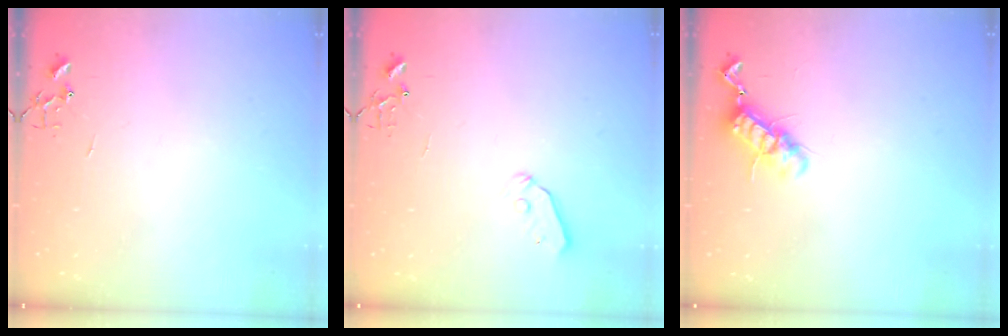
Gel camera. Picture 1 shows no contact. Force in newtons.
{"total": 5.3, "press": 5.2, "slide": 0.6}
{"total": 11.1, "press": 11.1, "slide": 0.7}